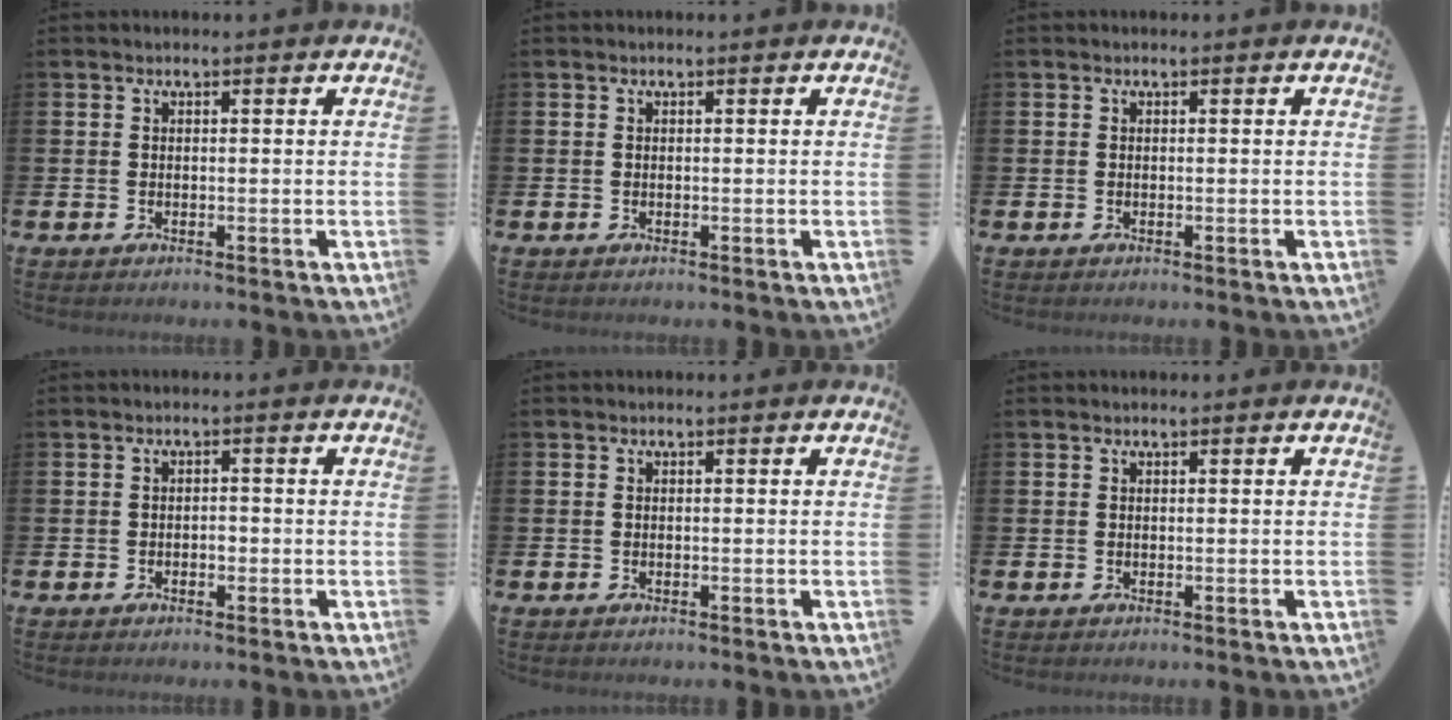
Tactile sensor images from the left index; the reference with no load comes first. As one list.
[{"total": 0.0}, {"total": 0.0}, {"total": 1.0, "force": [-0.4, 0.7, 0.6], "torque": [-0.012, 0.002, -0.008]}, {"total": 0.0}, {"total": 0.0}]